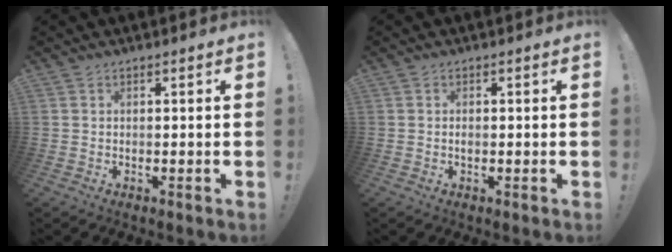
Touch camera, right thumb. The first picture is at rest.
{"total": 0.6, "force": [-0.3, 0.4, 0.4], "torque": [-0.001, -0.002, -0.007]}